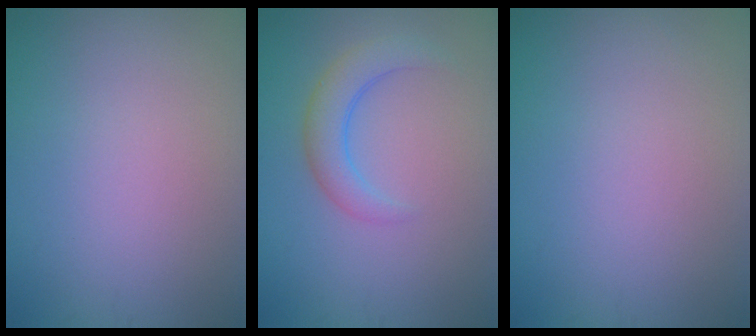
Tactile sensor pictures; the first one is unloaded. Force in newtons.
{"total": 2.9, "press": 2.9, "slide": 0.3}
{"total": 0.0}